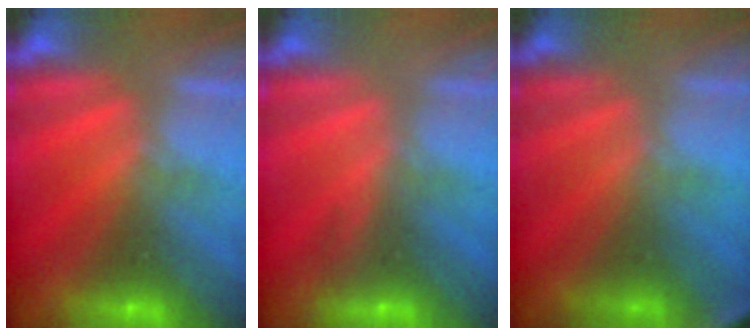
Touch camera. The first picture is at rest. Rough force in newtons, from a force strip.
{"total": 2.8}
{"total": 2.8}